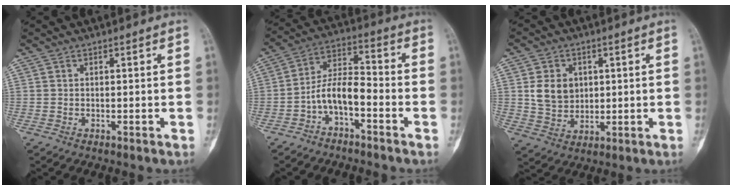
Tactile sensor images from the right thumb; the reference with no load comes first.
{"total": 8.3, "force": [-3.7, 3.8, 6.3], "torque": [-0.113, 0.063, -0.077]}
{"total": 7.8, "force": [1.6, 6.3, 4.3], "torque": [-0.049, -0.011, 0.037]}